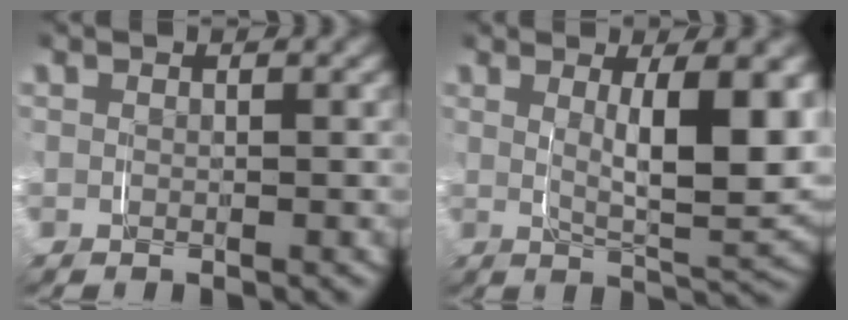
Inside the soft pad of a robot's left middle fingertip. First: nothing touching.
{"total": 6.5, "force": [1.9, 1.3, 6.0], "torque": [-0.074, 0.004, 0.035]}